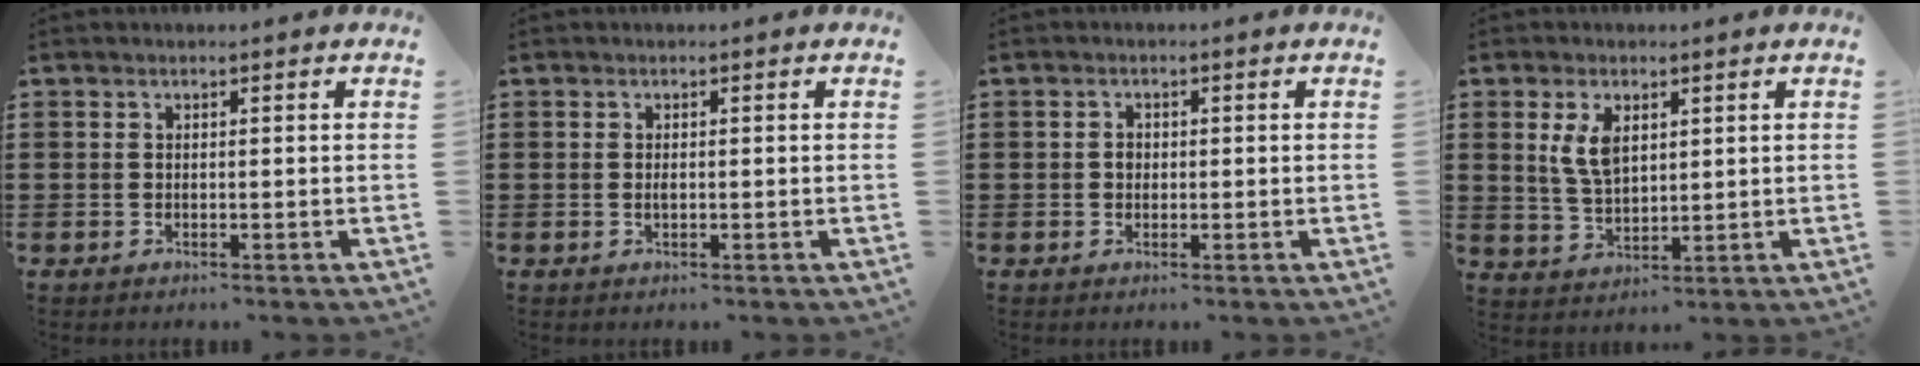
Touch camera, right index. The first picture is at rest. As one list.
[{"total": 0.8, "force": [-0.1, 0.3, 0.8], "torque": [-0.016, -0.001, -0.001]}, {"total": 1.1, "force": [0.0, 0.9, 0.7], "torque": [-0.015, 0.005, -0.001]}, {"total": 5.4, "force": [1.9, 2.9, 4.1], "torque": [-0.090, 0.009, 0.034]}]